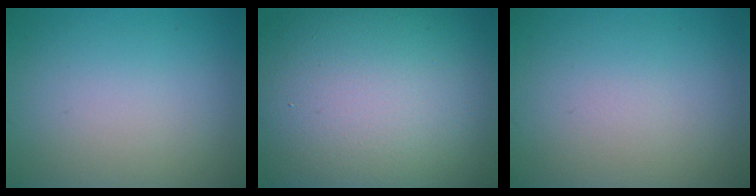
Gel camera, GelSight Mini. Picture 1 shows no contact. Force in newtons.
{"total": 18.6, "press": 18.5, "slide": 1.2}
{"total": 0.0}